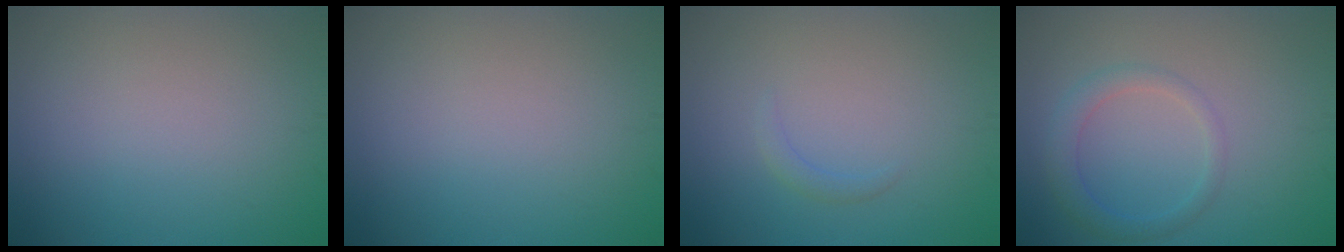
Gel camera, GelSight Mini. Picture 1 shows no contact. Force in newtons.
{"total": 0.0}
{"total": 0.9, "press": 0.9, "slide": 0.0}
{"total": 2.3, "press": 2.3, "slide": 0.1}